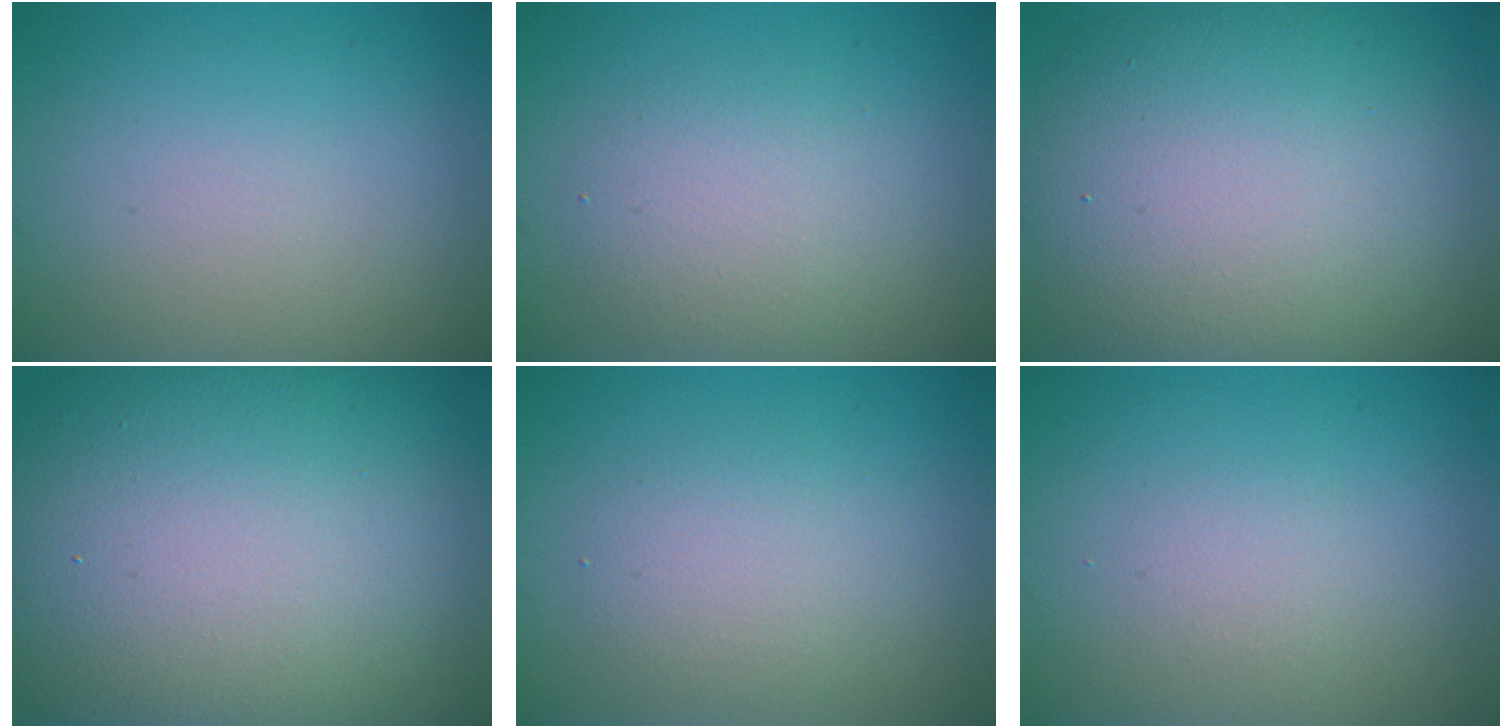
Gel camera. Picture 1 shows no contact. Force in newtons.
{"total": 3.8, "press": 3.8, "slide": 0.0}
{"total": 13.8, "press": 13.8, "slide": 0.6}
{"total": 19.2, "press": 19.2, "slide": 1.3}
{"total": 2.6, "press": 2.6, "slide": 0.2}
{"total": 1.3, "press": 1.3, "slide": 0.0}